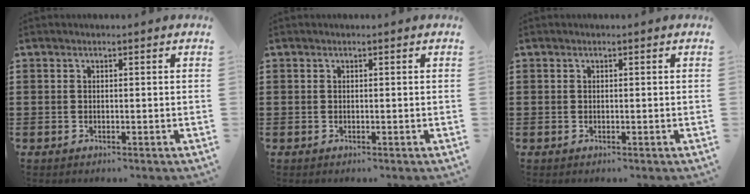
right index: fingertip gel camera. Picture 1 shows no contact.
{"total": 0.0}
{"total": 0.0}